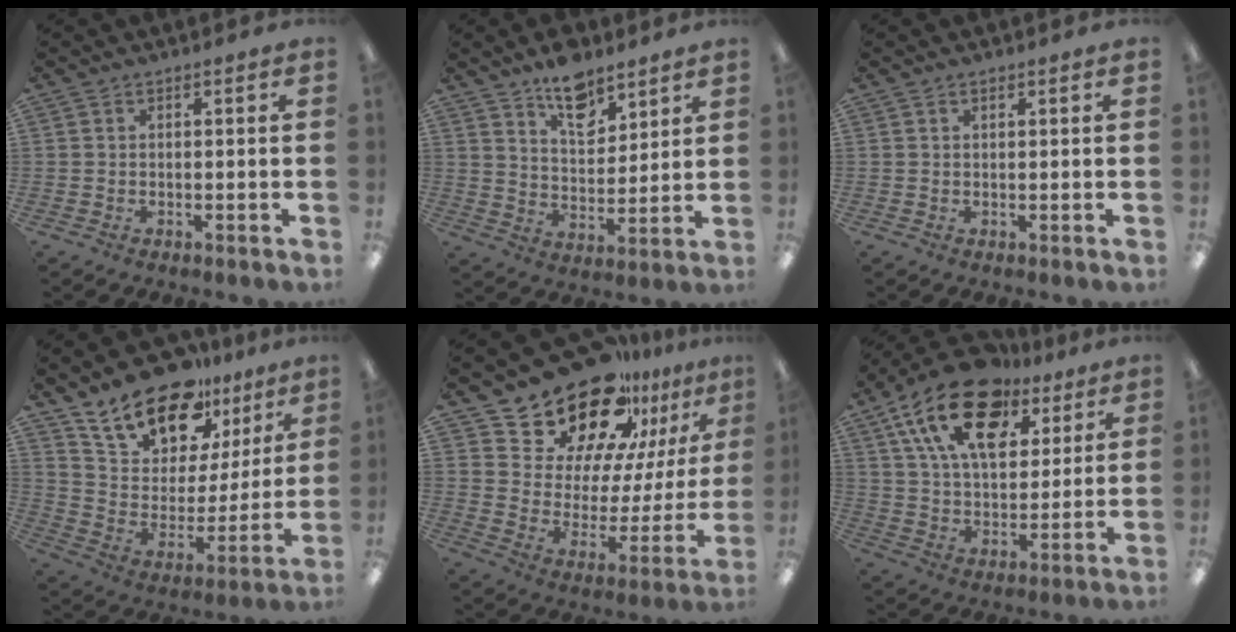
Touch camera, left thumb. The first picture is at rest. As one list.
[{"total": 11.1, "force": [8.3, 5.6, 4.9], "torque": [-0.066, -0.047, 0.148]}, {"total": 0.6, "force": [0.5, 0.3, 0.3], "torque": [-0.008, 0.002, 0.008]}, {"total": 18.2, "force": [14.7, 8.9, 6.1], "torque": [-0.131, -0.101, 0.267]}, {"total": 23.1, "force": [18.9, 10.4, 8.2], "torque": [-0.144, -0.134, 0.340]}, {"total": 20.4, "force": [11.3, 11.8, 12.2], "torque": [-0.215, -0.042, 0.202]}]